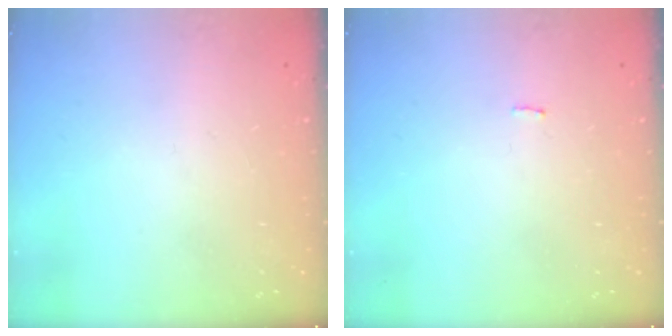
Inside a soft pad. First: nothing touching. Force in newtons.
{"total": 1.4, "press": 1.3, "slide": 0.1}